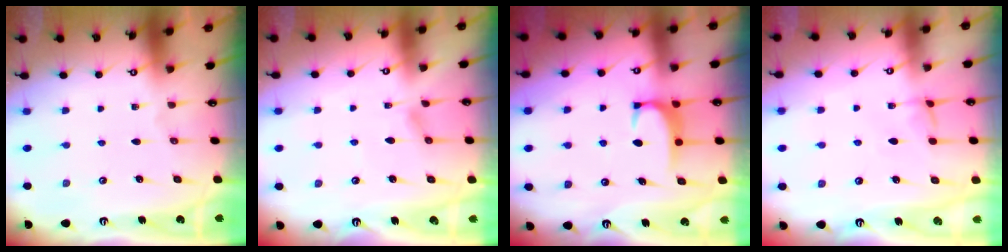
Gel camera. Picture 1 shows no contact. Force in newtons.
{"total": 1.1, "press": 1.0, "slide": 0.4}
{"total": 1.7, "press": 1.7, "slide": 0.5}
{"total": 1.8, "press": 1.7, "slide": 0.5}